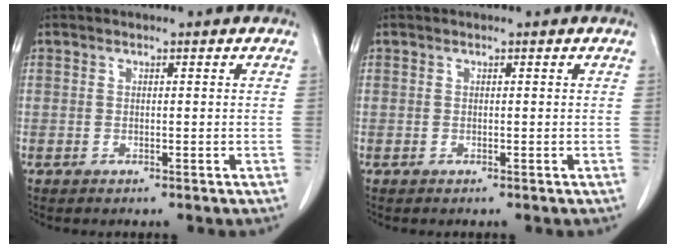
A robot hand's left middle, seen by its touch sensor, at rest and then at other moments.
{"total": 0.0}